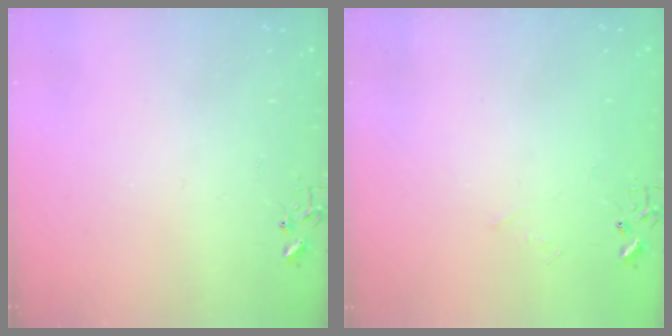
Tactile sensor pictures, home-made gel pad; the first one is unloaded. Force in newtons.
{"total": 3.5, "press": 3.5, "slide": 0.4}